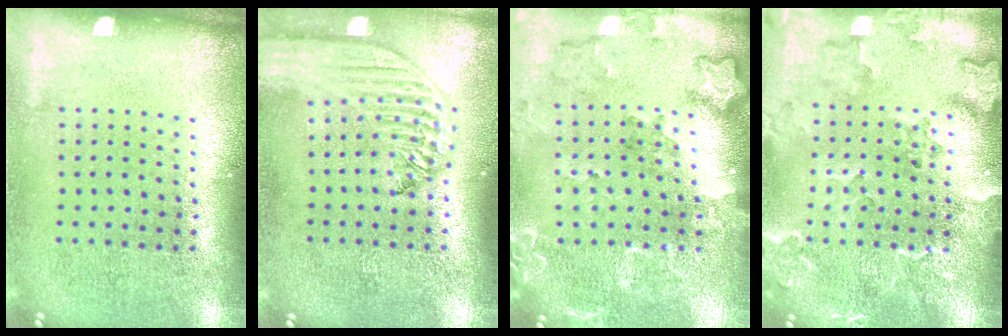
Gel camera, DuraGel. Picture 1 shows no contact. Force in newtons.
{"total": 2.6, "press": 2.1, "slide": 1.4}
{"total": 2.0, "press": 1.9, "slide": 0.5}
{"total": 2.4, "press": 2.2, "slide": 0.9}